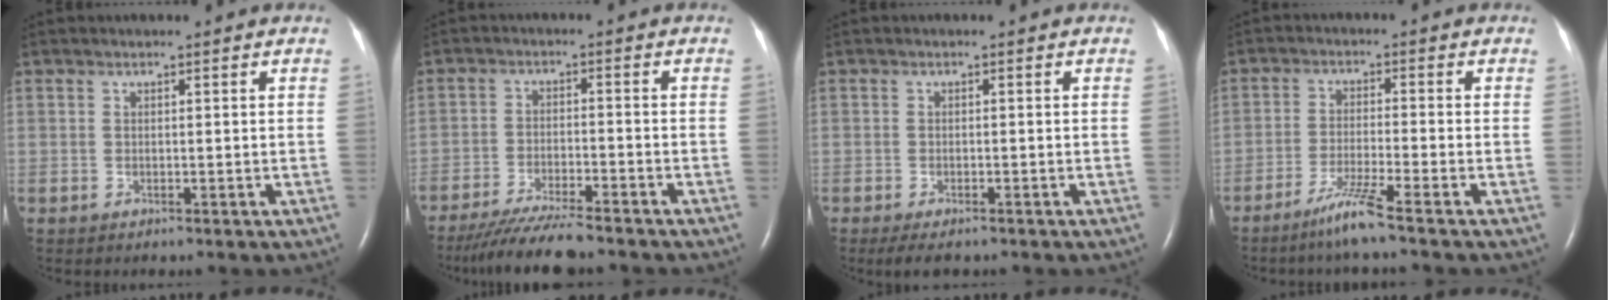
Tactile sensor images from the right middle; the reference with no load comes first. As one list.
[{"total": 8.7, "force": [-7.6, 0.5, 4.1], "torque": [-0.072, -0.026, -0.129]}, {"total": 3.6, "force": [-2.6, 1.3, 2.2], "torque": [-0.038, -0.009, -0.037]}, {"total": 5.3, "force": [-3.9, -1.1, 3.3], "torque": [-0.071, -0.018, -0.083]}]